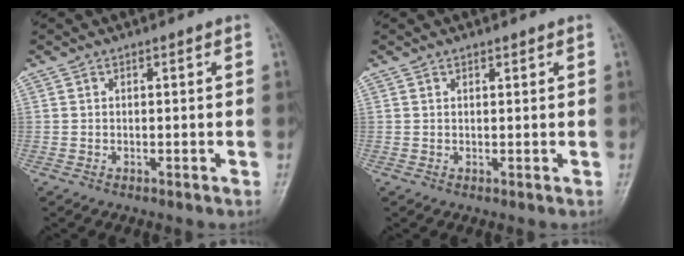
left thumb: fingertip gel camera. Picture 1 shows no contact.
{"total": 0.7, "force": [0.6, 0.3, 0.3], "torque": [-0.005, -0.004, 0.010]}